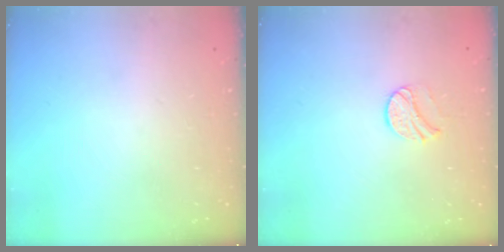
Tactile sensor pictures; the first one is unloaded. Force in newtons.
{"total": 7.7, "press": 7.7, "slide": 0.7}